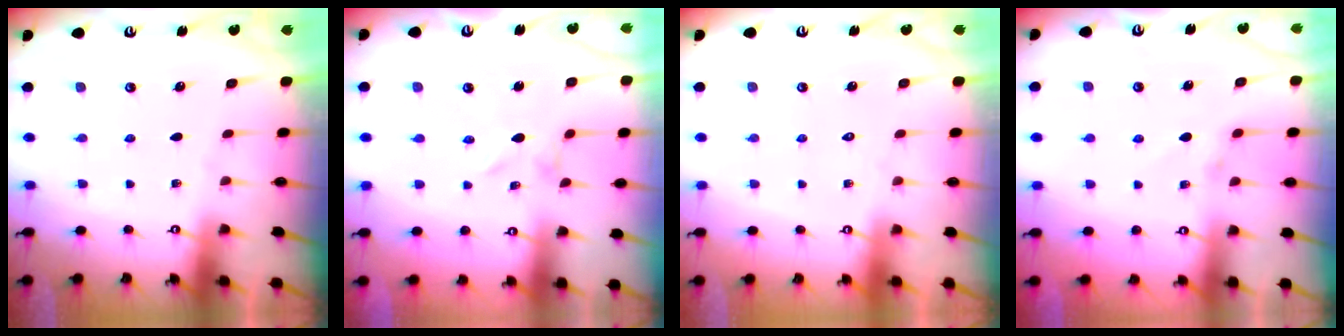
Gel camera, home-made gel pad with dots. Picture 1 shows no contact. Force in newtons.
{"total": 0.7, "press": 0.7, "slide": 0.2}
{"total": 1.7, "press": 1.7, "slide": 0.1}
{"total": 2.7, "press": 2.7, "slide": 0.5}